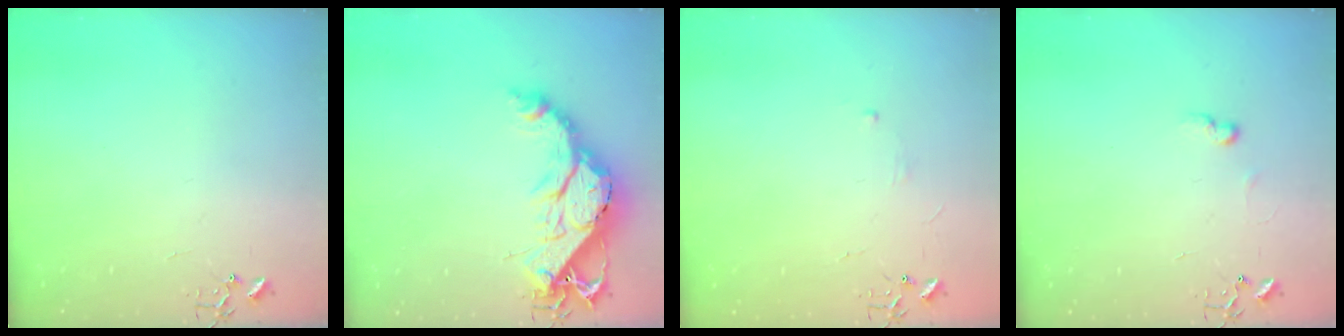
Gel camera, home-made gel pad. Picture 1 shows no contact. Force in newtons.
{"total": 18.0, "press": 17.9, "slide": 1.7}
{"total": 2.9, "press": 2.8, "slide": 0.5}
{"total": 5.9, "press": 5.9, "slide": 0.8}